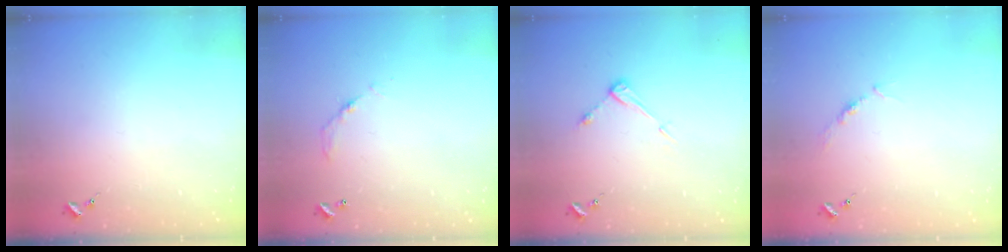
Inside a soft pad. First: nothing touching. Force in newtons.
{"total": 5.0, "press": 5.0, "slide": 0.3}
{"total": 5.2, "press": 5.1, "slide": 0.3}
{"total": 3.7, "press": 3.7, "slide": 0.5}